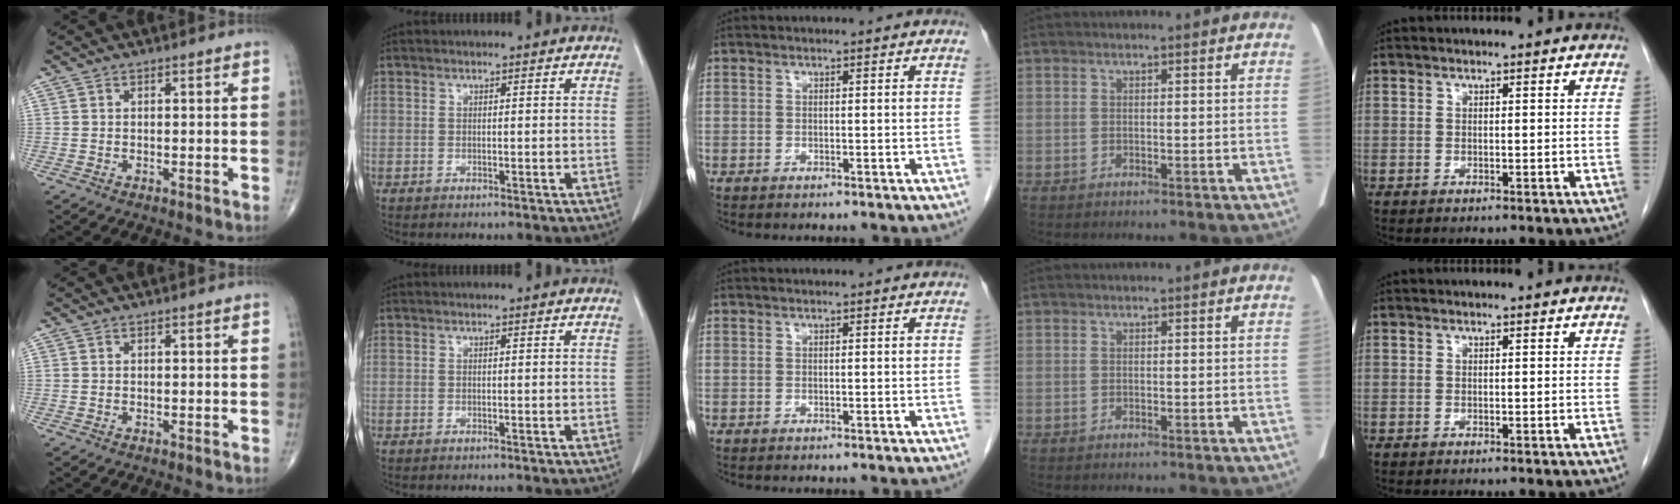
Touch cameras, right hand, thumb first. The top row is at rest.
{}